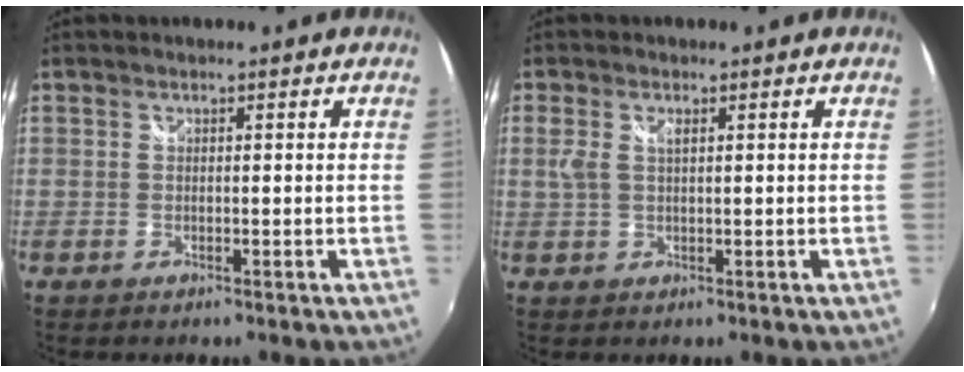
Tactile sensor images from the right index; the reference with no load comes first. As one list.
[{"total": 2.5, "force": [0.7, 1.1, 2.1], "torque": [-0.044, 0.001, 0.012]}]